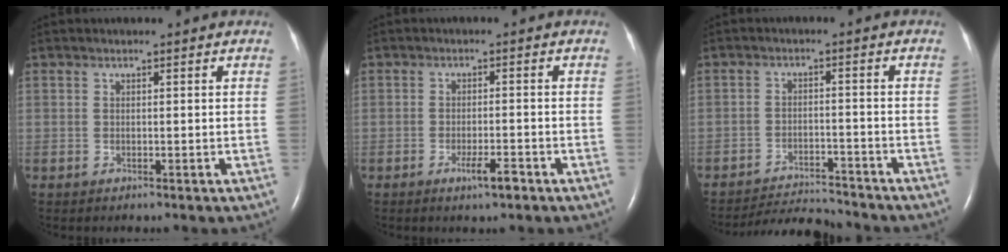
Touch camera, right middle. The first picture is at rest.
{"total": 3.1, "force": [-1.9, 0.4, 2.5], "torque": [-0.045, -0.003, -0.032]}
{"total": 7.2, "force": [-7.2, 0.0, 0.3], "torque": [-0.009, -0.010, -0.122]}